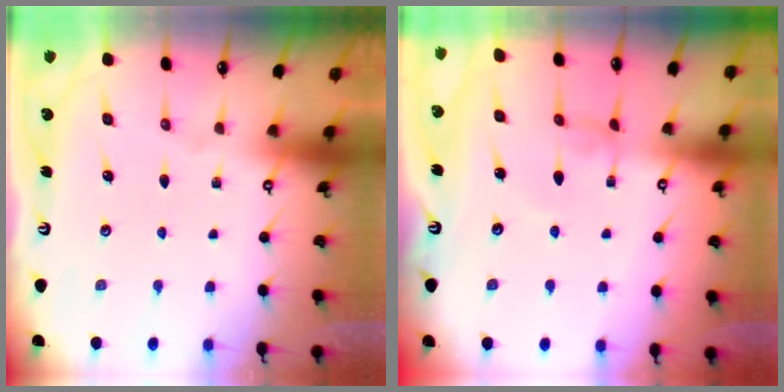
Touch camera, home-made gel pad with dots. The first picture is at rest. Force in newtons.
{"total": 0.7, "press": 0.7, "slide": 0.1}